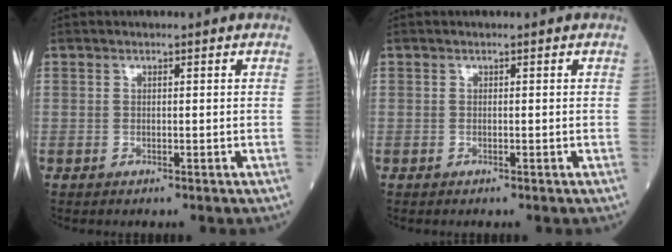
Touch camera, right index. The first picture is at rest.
{"total": 0.0}